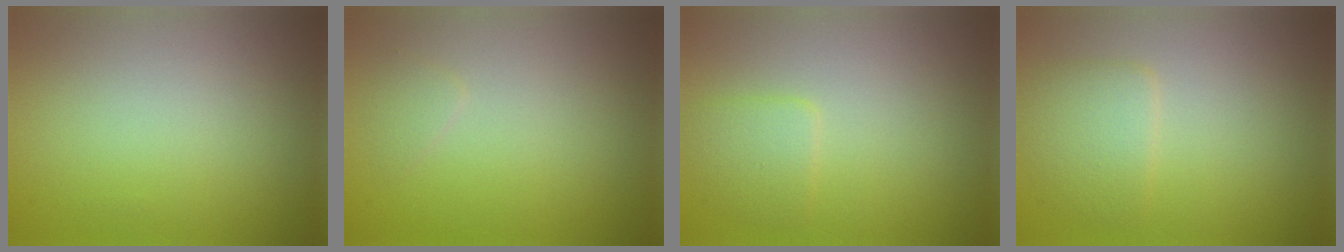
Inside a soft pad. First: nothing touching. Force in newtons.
{"total": 0.8, "press": 0.8, "slide": 0.1}
{"total": 2.0, "press": 2.0, "slide": 0.1}
{"total": 2.8, "press": 2.8, "slide": 0.3}